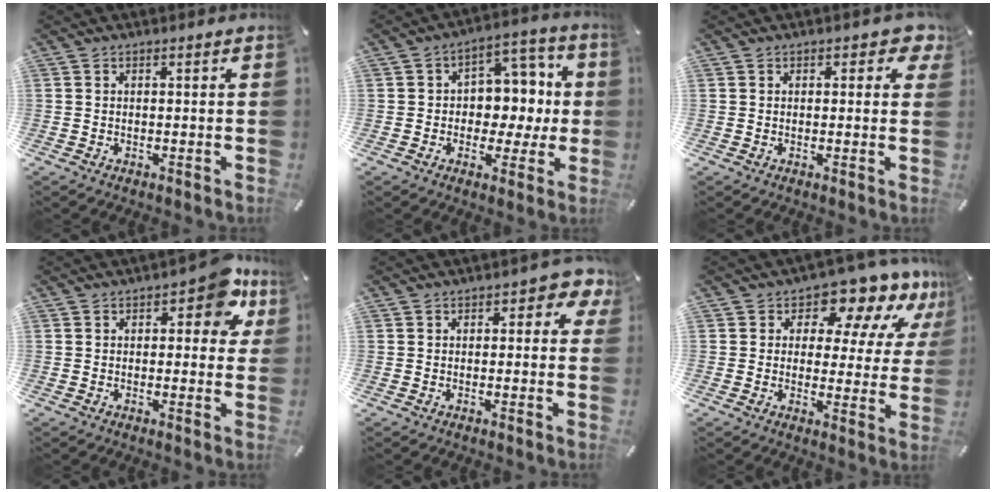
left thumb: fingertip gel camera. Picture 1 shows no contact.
{"total": 9.5, "force": [-0.4, 8.2, 4.7], "torque": [-0.054, 0.003, -0.004]}
{"total": 2.9, "force": [1.2, 2.0, 1.8], "torque": [-0.014, 0.001, 0.015]}
{"total": 9.3, "force": [4.1, 4.8, 6.8], "torque": [-0.076, -0.016, 0.063]}
{"total": 3.7, "force": [1.0, 2.4, 2.7], "torque": [-0.031, 0.003, 0.012]}
{"total": 12.4, "force": [9.0, 5.9, 6.2], "torque": [-0.096, -0.066, 0.153]}